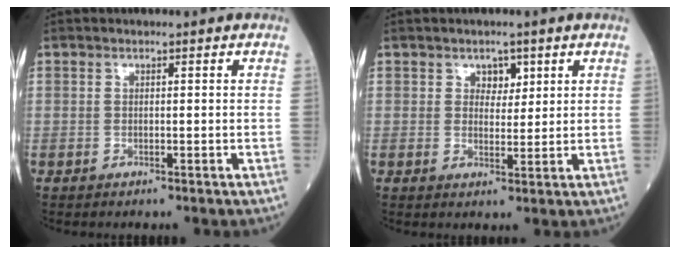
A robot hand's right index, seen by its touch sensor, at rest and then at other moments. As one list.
[{"total": 2.8, "force": [1.5, 1.9, 1.5], "torque": [-0.013, 0.000, 0.022]}]